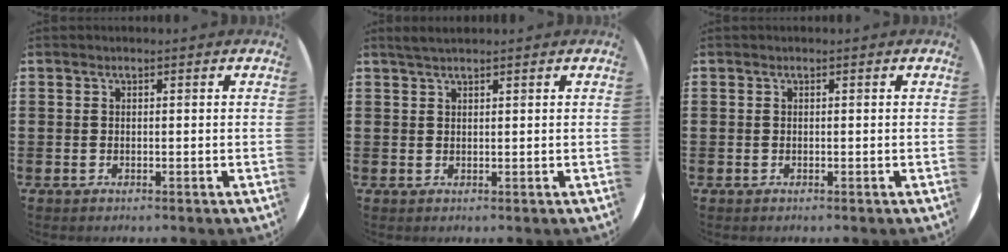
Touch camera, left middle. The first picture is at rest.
{"total": 1.5, "force": [1.3, 0.1, 0.7], "torque": [-0.014, 0.003, 0.024]}
{"total": 0.0}